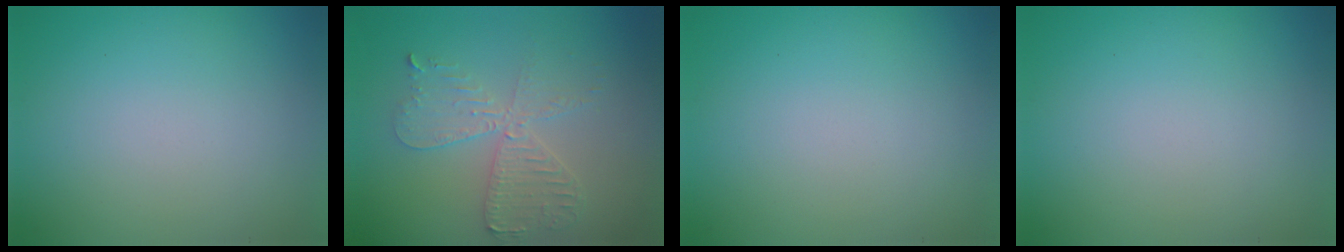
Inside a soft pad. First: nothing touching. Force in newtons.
{"total": 4.1, "press": 3.4, "slide": 2.2}
{"total": 0.0}
{"total": 0.0}